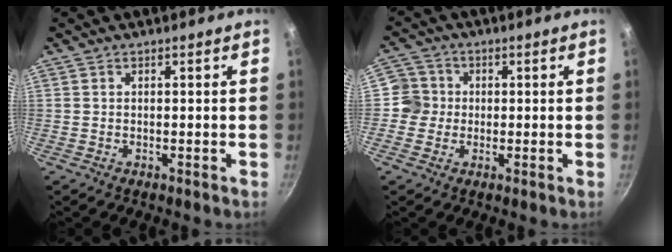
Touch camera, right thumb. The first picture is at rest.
{"total": 5.1, "force": [-0.2, 5.0, 0.6], "torque": [0.018, 0.011, -0.013]}